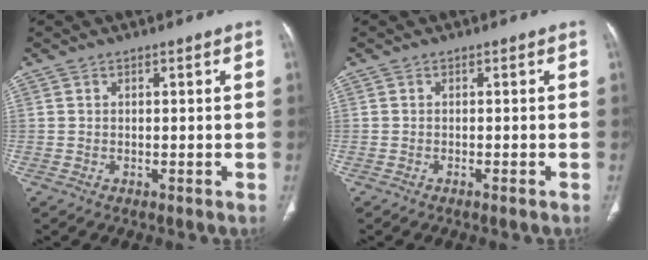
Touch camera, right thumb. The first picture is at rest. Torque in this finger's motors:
{"motor_torque": [-0.36, 0.43, -0.38, -0.15, -0.02]}